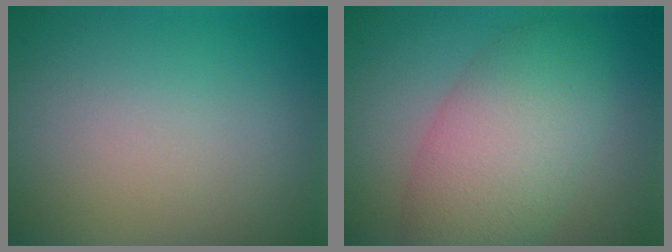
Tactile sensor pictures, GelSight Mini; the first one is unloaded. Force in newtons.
{"total": 7.2, "press": 7.2, "slide": 0.2}